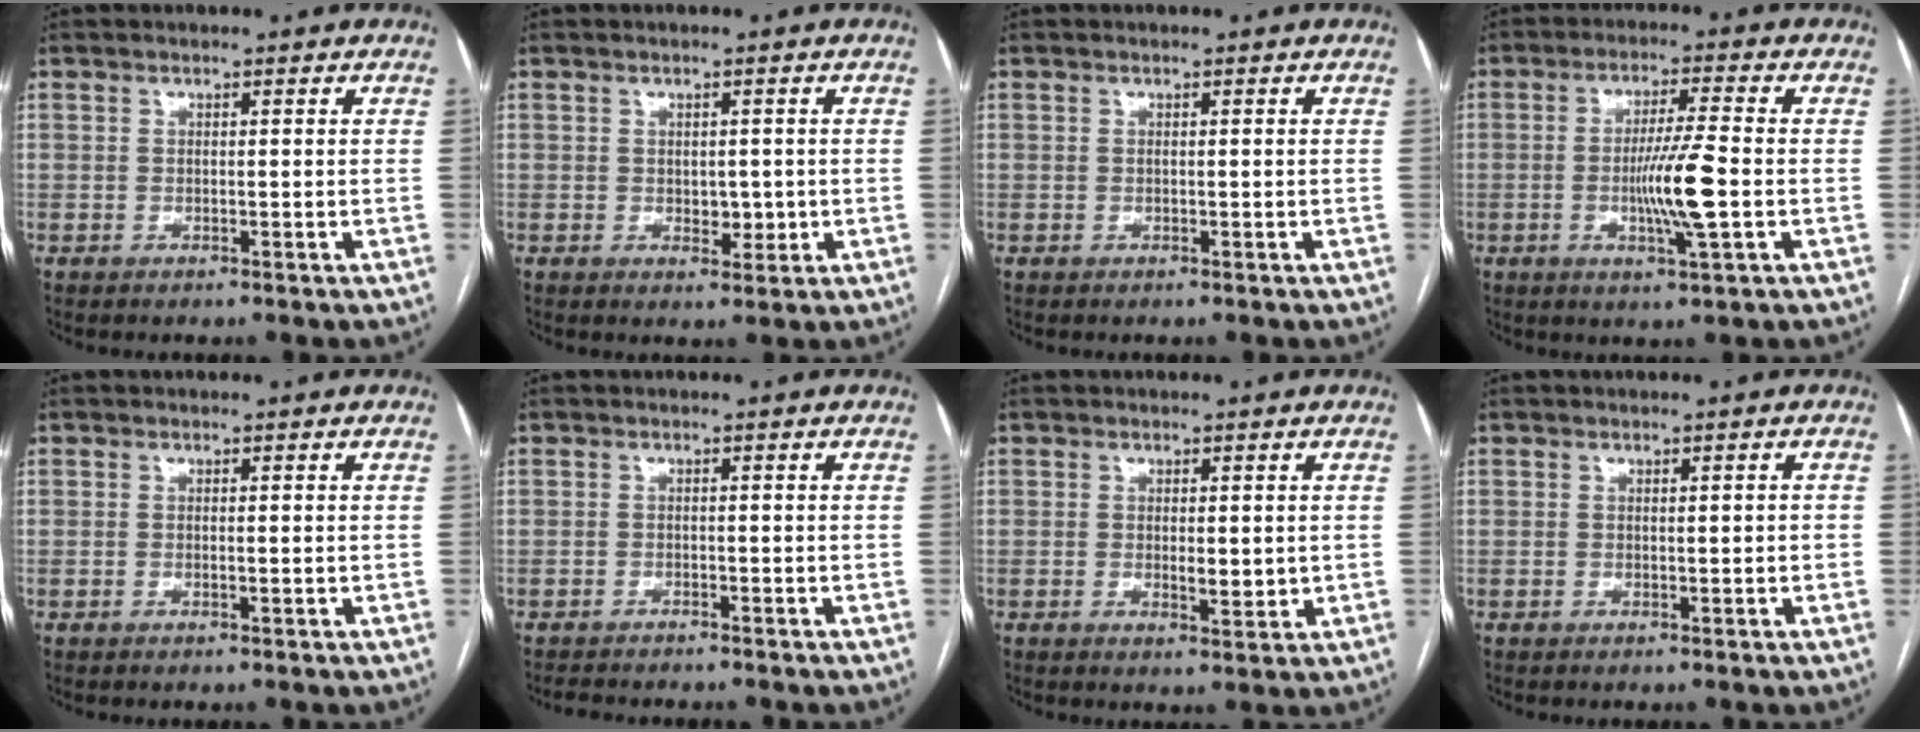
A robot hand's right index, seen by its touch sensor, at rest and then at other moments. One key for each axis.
{"total": 2.5, "fx": -0.1, "fy": 1.7, "fz": 1.8, "tx": -0.022, "ty": -0.002, "tz": 0.005}
{"total": 0.0}
{"total": 8.1, "fx": -1.5, "fy": -0.2, "fz": 7.9, "tx": -0.146, "ty": -0.009, "tz": -0.028}
{"total": 0.5, "fx": -0.1, "fy": 0.0, "fz": 0.5, "tx": -0.011, "ty": -0.001, "tz": -0.001}
{"total": 3.4, "fx": -3.2, "fy": 0.6, "fz": 1.1, "tx": -0.016, "ty": -0.008, "tz": -0.046}
{"total": 3.0, "fx": -0.1, "fy": 1.1, "fz": 2.8, "tx": -0.045, "ty": -0.006, "tz": 0.002}
{"total": 0.8, "fx": 0.0, "fy": 0.2, "fz": 0.8, "tx": -0.009, "ty": 0.001, "tz": 0.002}